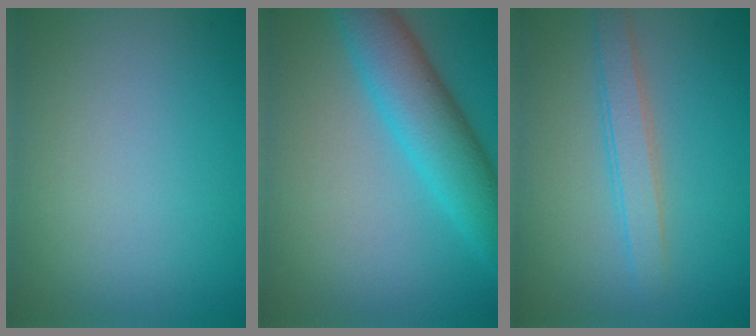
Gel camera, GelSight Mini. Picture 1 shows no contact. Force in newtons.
{"total": 6.3, "press": 6.3, "slide": 0.0}
{"total": 2.6, "press": 2.6, "slide": 0.0}